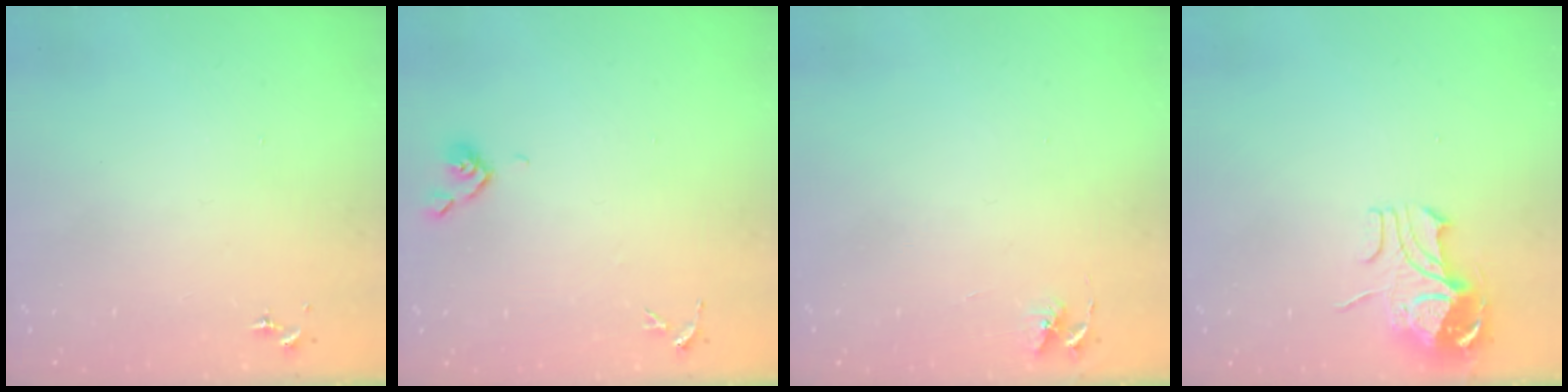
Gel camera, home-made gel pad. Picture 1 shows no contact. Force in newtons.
{"total": 5.1, "press": 5.0, "slide": 0.8}
{"total": 4.4, "press": 4.4, "slide": 0.5}
{"total": 9.8, "press": 9.7, "slide": 1.1}